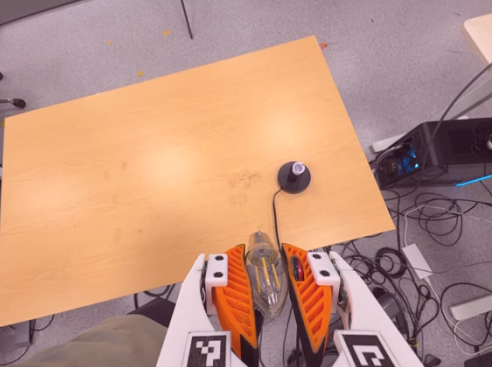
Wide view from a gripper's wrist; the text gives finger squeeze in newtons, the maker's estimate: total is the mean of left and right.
{"total": 21.1, "left": 23.0, "right": 19.1}